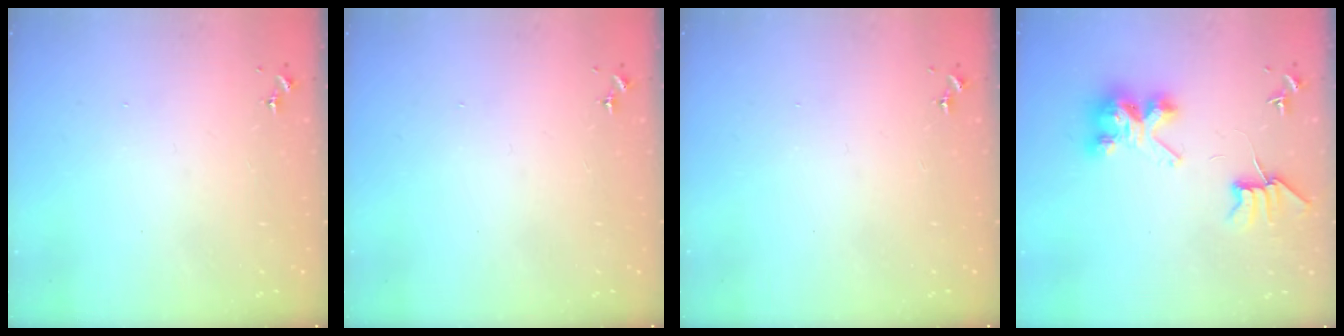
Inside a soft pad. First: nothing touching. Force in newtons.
{"total": 0.0}
{"total": 0.0}
{"total": 9.1, "press": 9.1, "slide": 0.9}